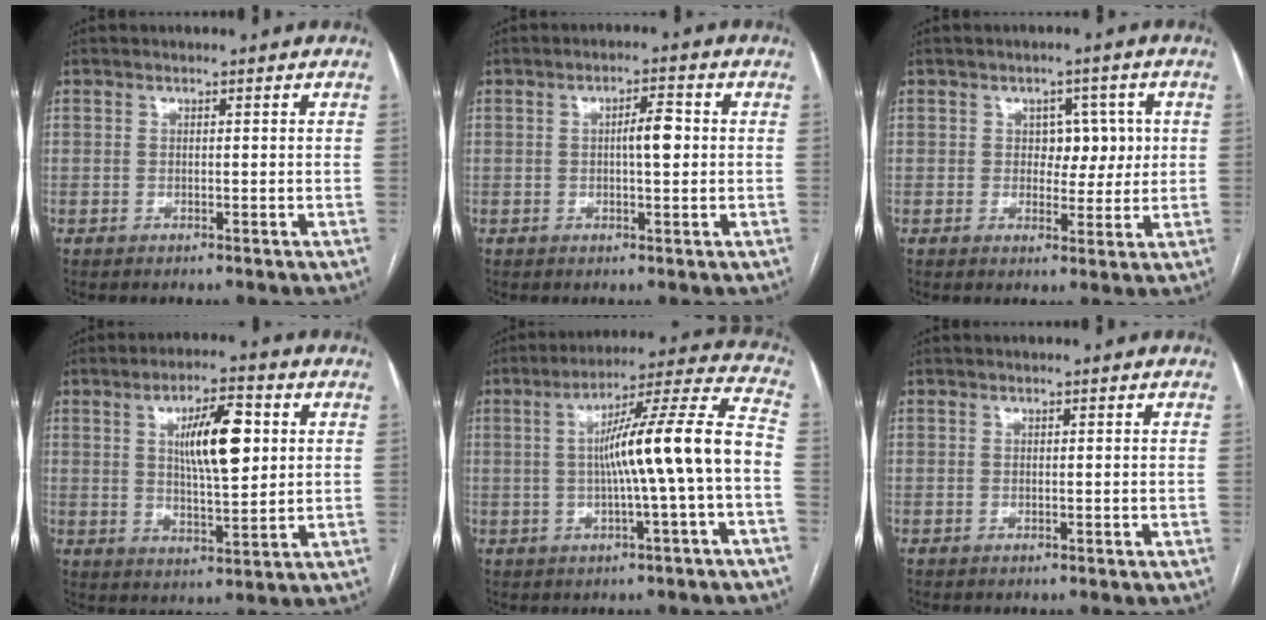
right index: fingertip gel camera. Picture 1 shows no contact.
{"total": 3.6, "force": [0.2, 0.8, 3.5], "torque": [-0.057, 0.005, 0.002]}
{"total": 4.6, "force": [0.8, 3.3, 3.1], "torque": [-0.029, 0.012, 0.015]}
{"total": 10.1, "force": [2.6, 2.6, 9.4], "torque": [-0.159, 0.006, 0.045]}
{"total": 14.0, "force": [-1.5, -0.6, 13.9], "torque": [-0.212, 0.024, -0.027]}
{"total": 0.0}